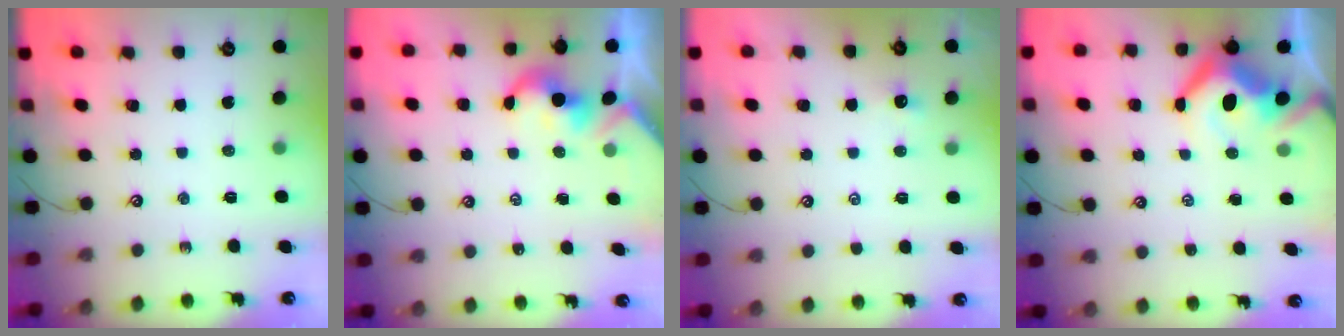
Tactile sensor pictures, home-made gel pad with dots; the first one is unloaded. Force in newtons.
{"total": 2.2, "press": 2.2, "slide": 0.3}
{"total": 2.7, "press": 2.7, "slide": 0.2}
{"total": 10.1, "press": 10.0, "slide": 1.4}